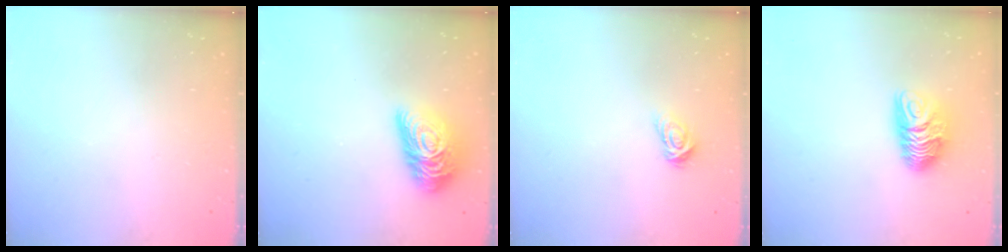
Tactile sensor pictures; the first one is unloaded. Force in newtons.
{"total": 14.7, "press": 14.7, "slide": 0.9}
{"total": 4.0, "press": 3.9, "slide": 0.5}
{"total": 9.1, "press": 9.1, "slide": 0.2}